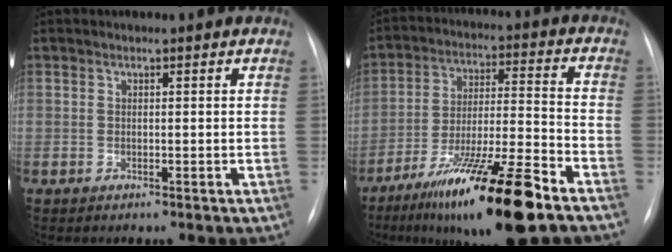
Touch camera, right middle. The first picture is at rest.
{"total": 17.6, "force": [-11.3, 0.9, 13.4], "torque": [-0.224, -0.025, -0.190]}